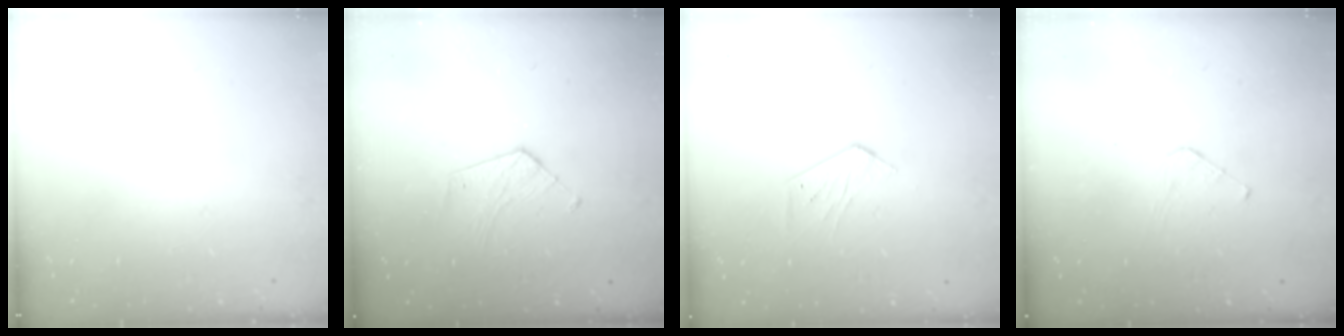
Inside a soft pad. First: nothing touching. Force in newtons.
{"total": 6.0, "press": 5.9, "slide": 0.4}
{"total": 4.1, "press": 4.1, "slide": 0.3}
{"total": 4.3, "press": 4.3, "slide": 0.4}